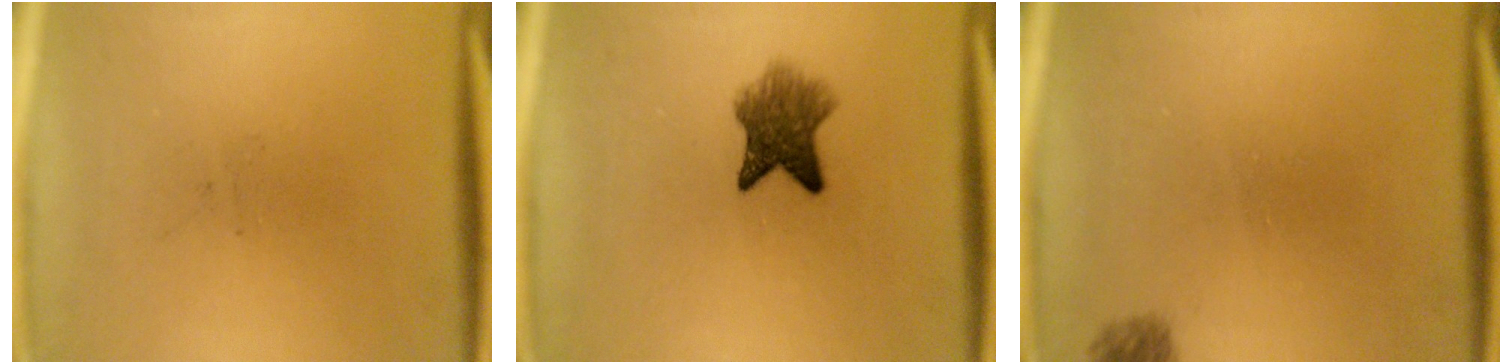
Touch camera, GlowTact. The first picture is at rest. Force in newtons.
{"total": 5.9}
{"total": 1.4}